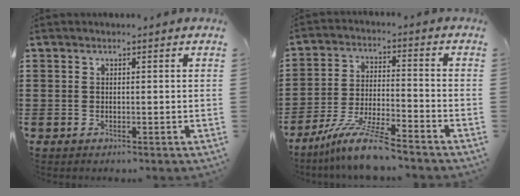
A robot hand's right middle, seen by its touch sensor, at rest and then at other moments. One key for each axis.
{"total": 9.3, "fx": -7.8, "fy": 0.2, "fz": 4.9, "tx": -0.103, "ty": -0.004, "tz": -0.154}